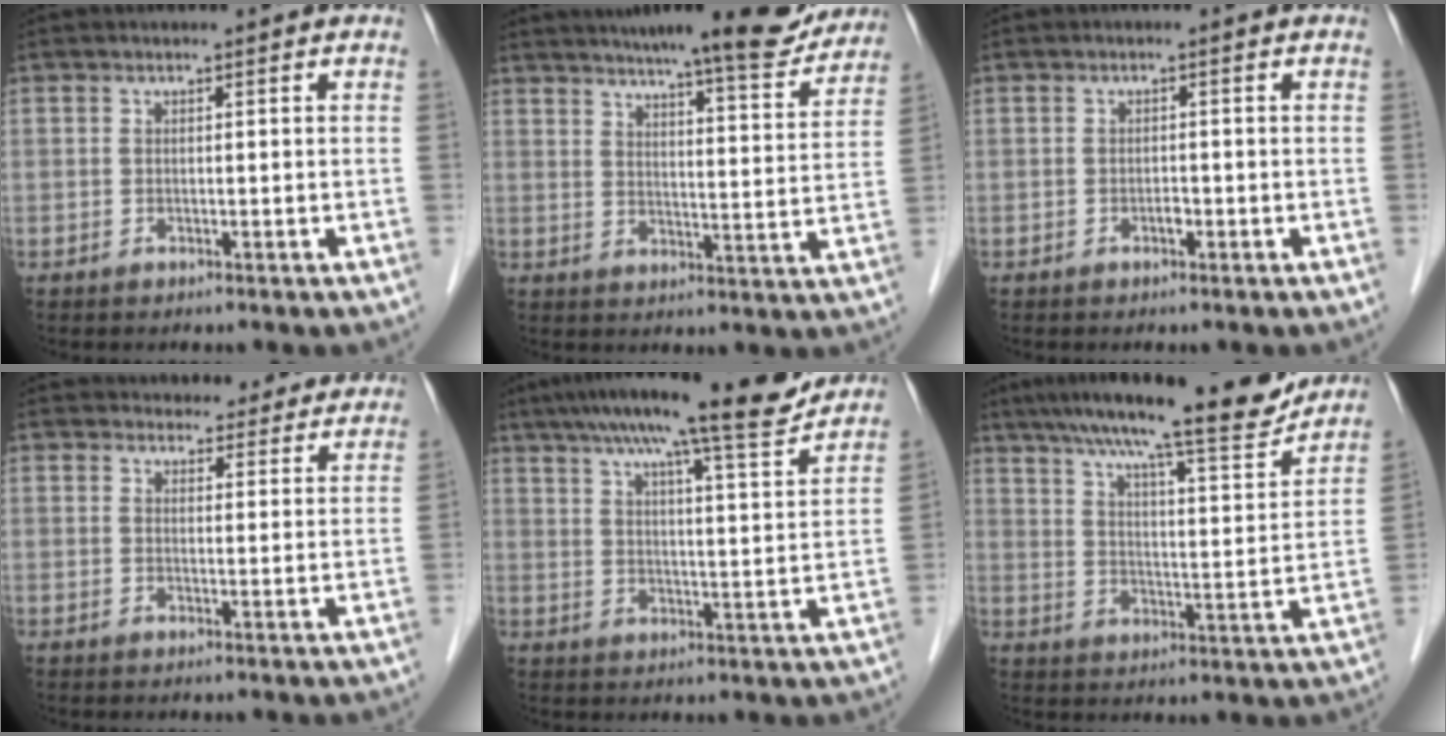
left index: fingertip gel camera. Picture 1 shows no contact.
{"total": 17.3, "force": [15.2, 1.8, 7.9], "torque": [-0.107, -0.005, 0.195]}
{"total": 0.9, "force": [-0.5, 0.4, 0.6], "torque": [-0.011, 0.002, -0.008]}
{"total": 11.6, "force": [10.9, 3.6, 1.9], "torque": [0.006, 0.008, 0.119]}
{"total": 16.7, "force": [14.1, 0.7, 8.9], "torque": [-0.135, 0.008, 0.196]}
{"total": 18.5, "force": [15.9, 1.8, 9.2], "torque": [-0.145, 0.001, 0.229]}